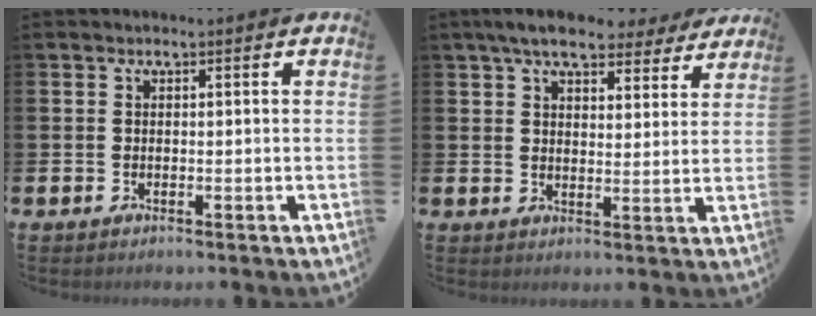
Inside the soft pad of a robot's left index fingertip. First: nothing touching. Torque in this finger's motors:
{"motor_torque": [0.50, -0.59, 0.92, 0.21]}